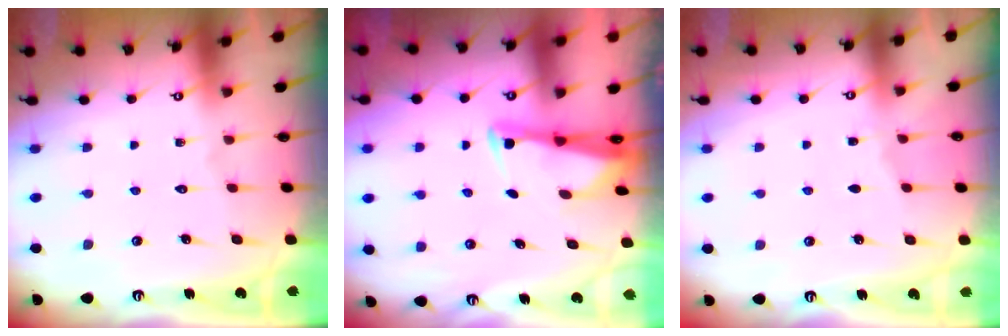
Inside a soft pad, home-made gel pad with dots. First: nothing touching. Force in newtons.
{"total": 2.8, "press": 2.8, "slide": 0.5}
{"total": 2.3, "press": 2.3, "slide": 0.3}